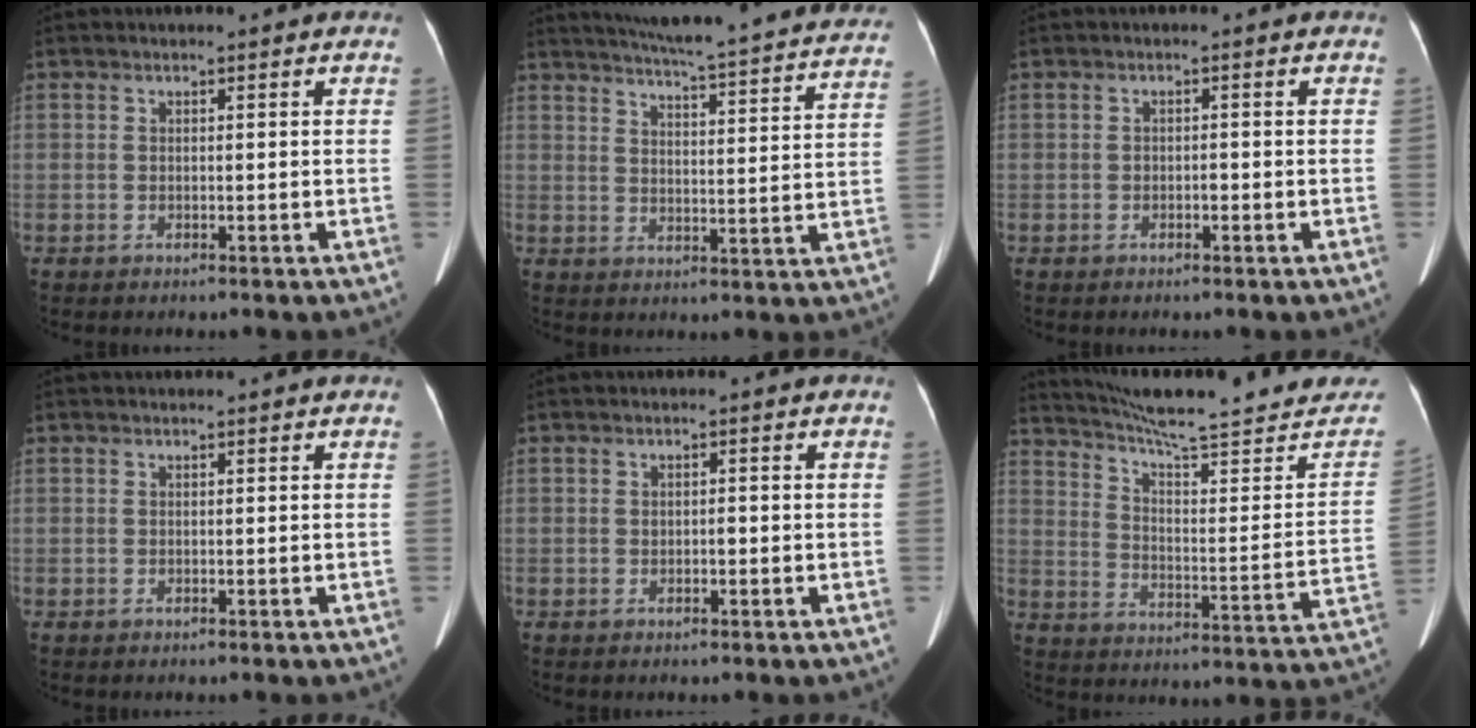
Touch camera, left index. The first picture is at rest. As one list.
[{"total": 28.4, "force": [26.2, 1.7, 10.9], "torque": [-0.169, -0.056, 0.315]}, {"total": 0.8, "force": [-0.5, 0.4, 0.5], "torque": [-0.008, 0.002, -0.008]}, {"total": 0.7, "force": [0.6, 0.0, 0.3], "torque": [-0.008, 0.017, 0.011]}, {"total": 0.8, "force": [-0.2, 0.5, 0.6], "torque": [-0.012, 0.001, -0.002]}, {"total": 25.0, "force": [22.4, 2.0, 11.0], "torque": [-0.162, -0.058, 0.297]}]